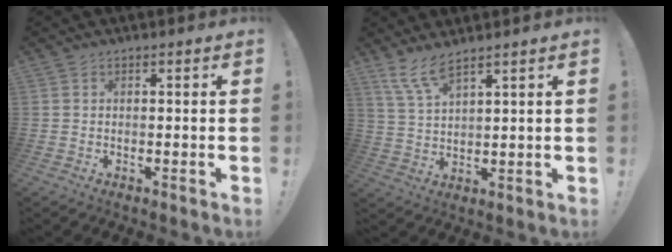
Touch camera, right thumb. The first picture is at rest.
{"total": 7.2, "force": [5.5, 1.4, 4.3], "torque": [-0.086, -0.026, 0.102]}